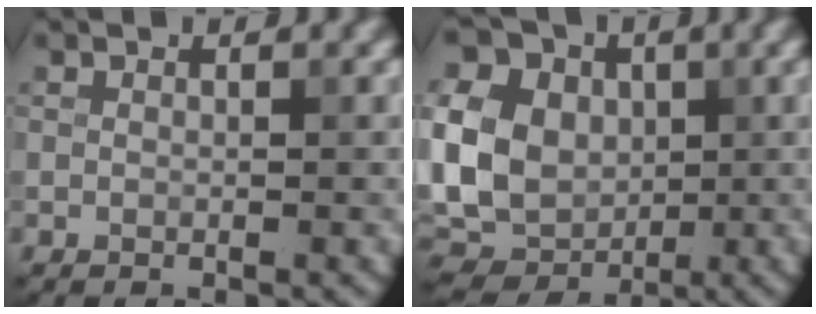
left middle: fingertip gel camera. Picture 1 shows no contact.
{"total": 14.0, "force": [2.2, 11.0, 8.3], "torque": [-0.187, 0.016, 0.023]}